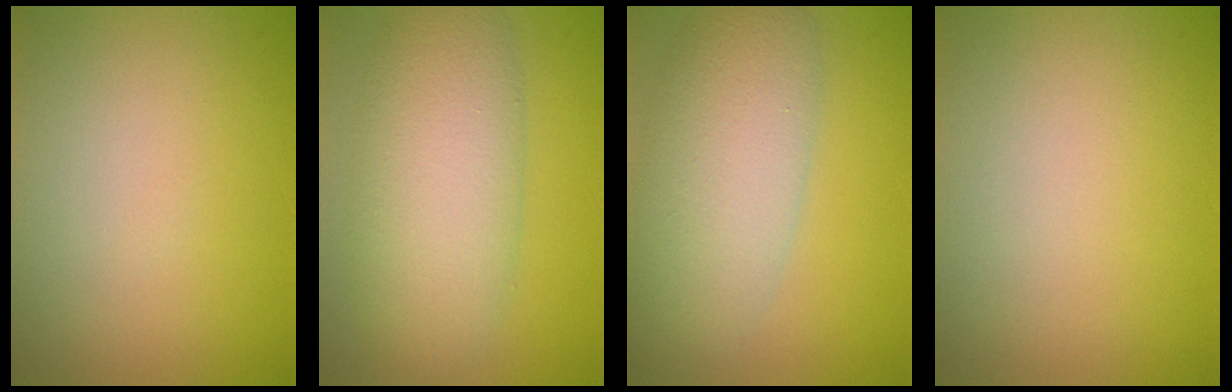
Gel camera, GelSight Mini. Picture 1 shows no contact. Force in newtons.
{"total": 7.6, "press": 7.6, "slide": 0.5}
{"total": 7.3, "press": 7.3, "slide": 0.5}
{"total": 0.0}